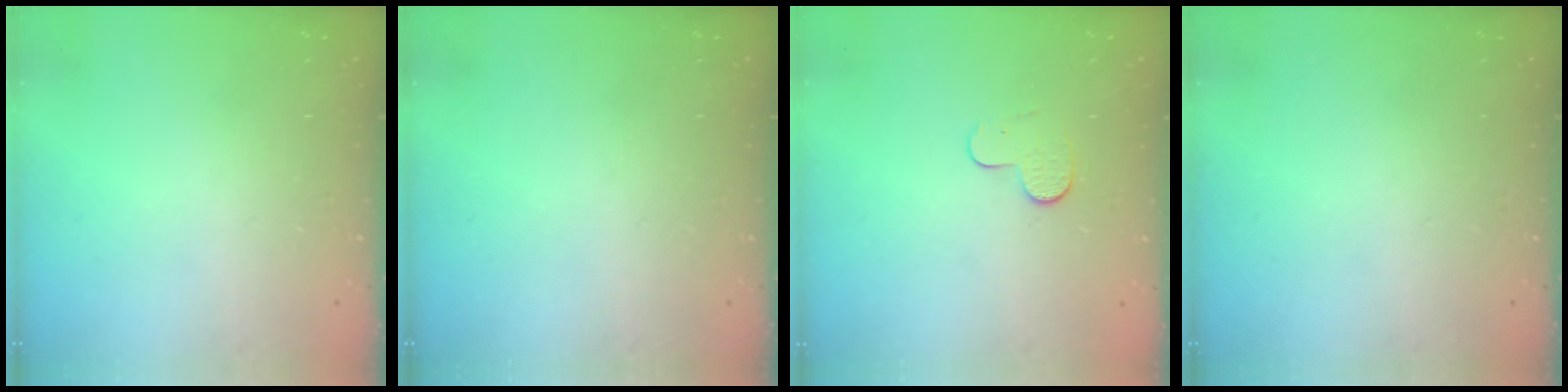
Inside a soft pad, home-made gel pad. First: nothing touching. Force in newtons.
{"total": 0.0}
{"total": 6.2, "press": 6.1, "slide": 0.6}
{"total": 0.0}